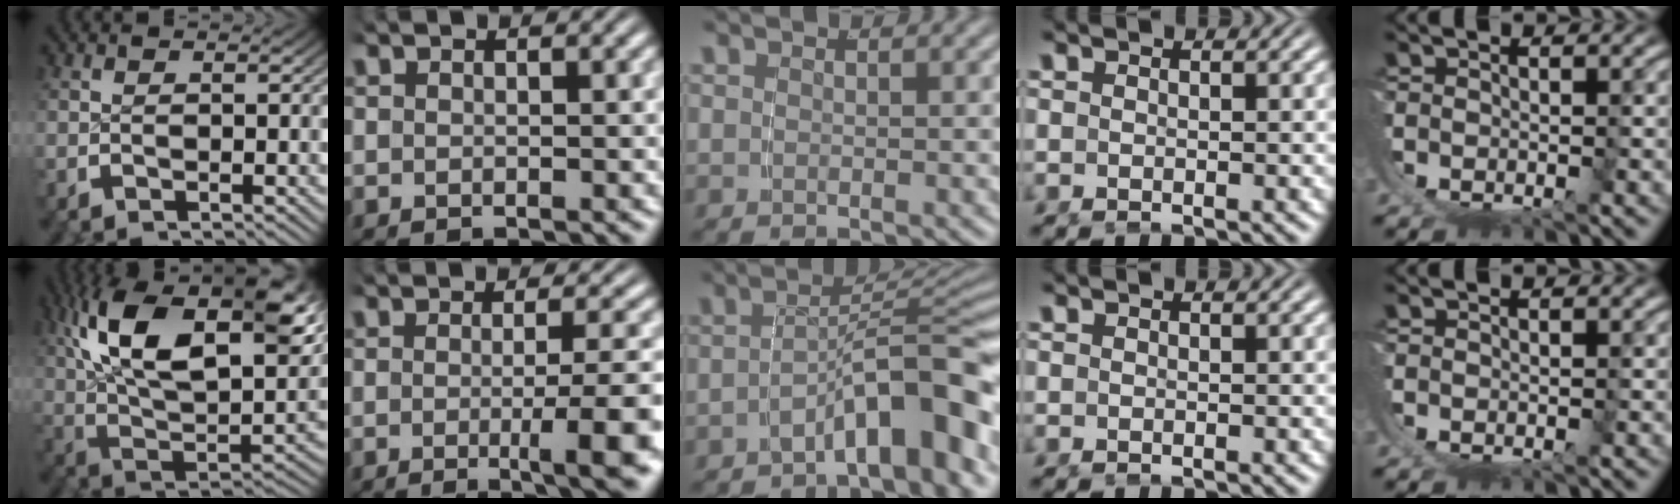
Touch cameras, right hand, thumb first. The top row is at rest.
{"thumb": {"total": 20.1, "force": [4.0, 12.0, 15.6], "torque": [-0.281, -0.026, 0.070]}, "index": {"total": 6.3, "force": [-2.1, 0.8, 5.8], "torque": [-0.062, 0.000, -0.036]}, "middle": {"total": 8.9, "force": [-4.6, 2.6, 7.2], "torque": [-0.091, 0.003, -0.069]}}